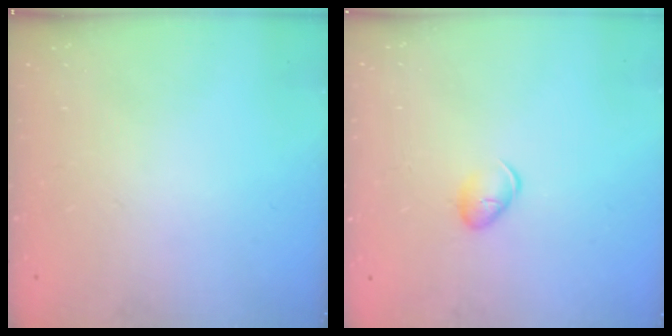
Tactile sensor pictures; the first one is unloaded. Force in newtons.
{"total": 7.0, "press": 6.9, "slide": 1.2}